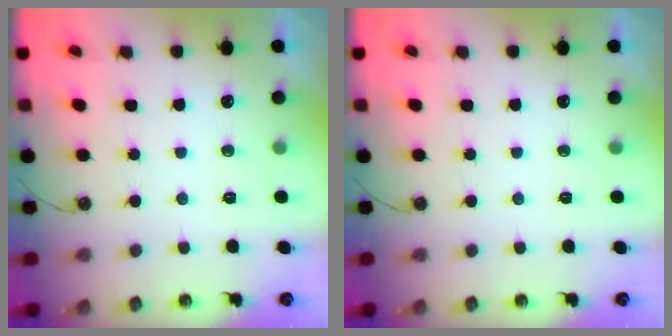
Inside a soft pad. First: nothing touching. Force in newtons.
{"total": 0.0}